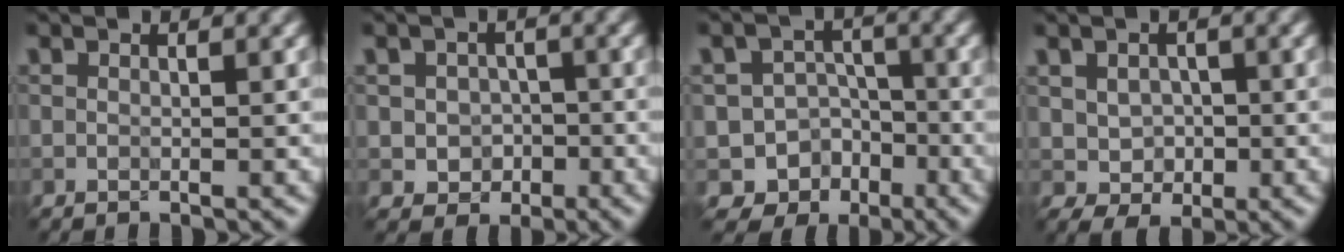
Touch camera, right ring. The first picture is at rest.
{"total": 2.8, "force": [-0.4, 2.6, 0.9], "torque": [0.005, 0.000, -0.017]}
{"total": 7.5, "force": [-4.0, 6.3, 0.9], "torque": [0.011, -0.010, -0.077]}
{"total": 2.7, "force": [0.0, 2.2, 1.6], "torque": [-0.029, -0.003, 0.001]}